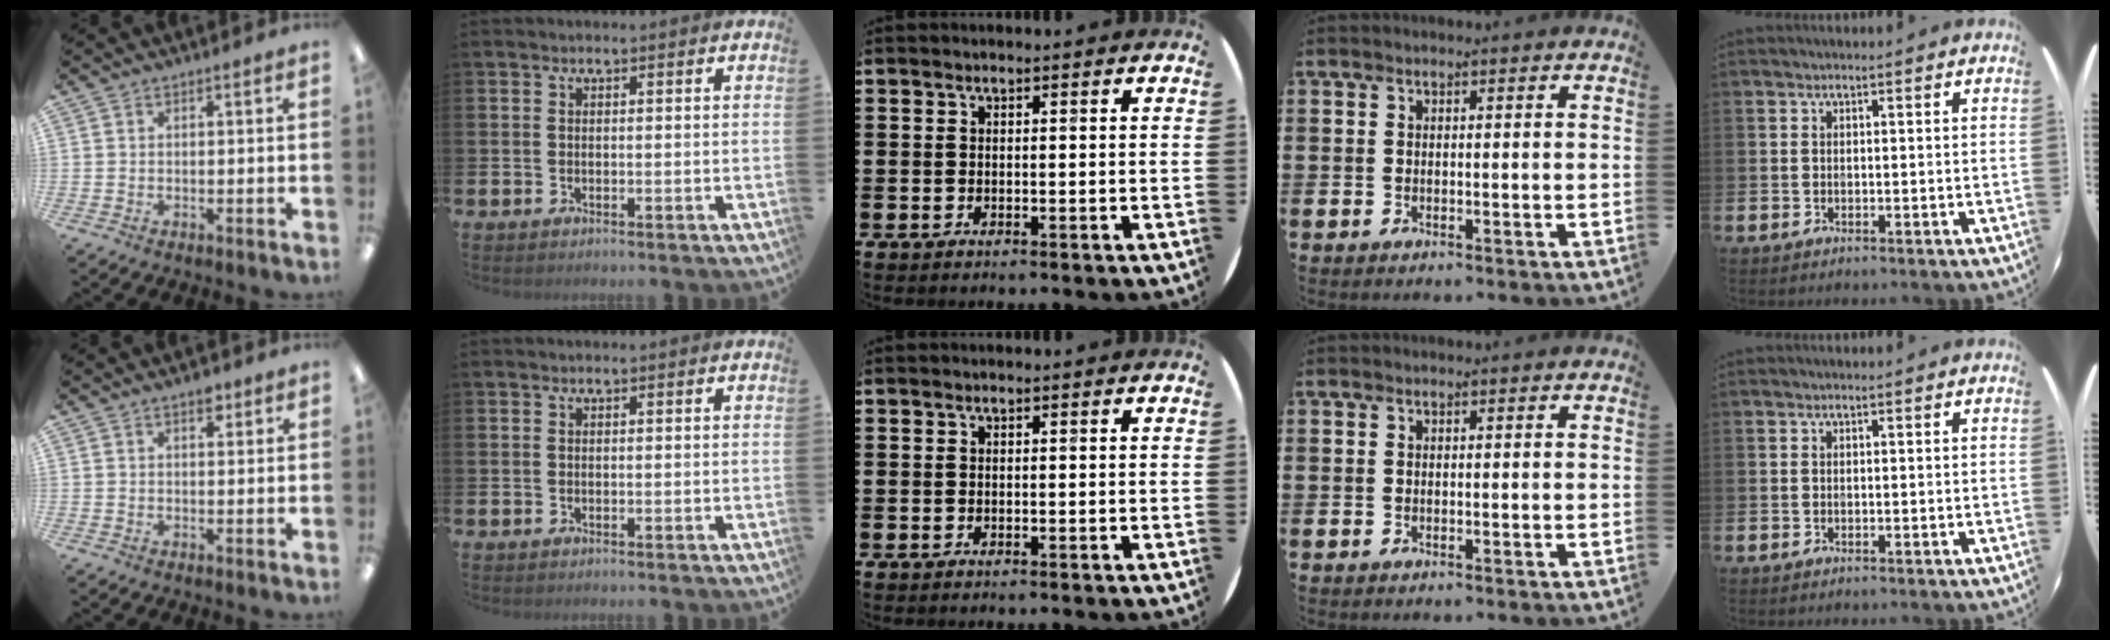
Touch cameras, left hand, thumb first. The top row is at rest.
{"thumb": {"total": 2.7, "force": [1.7, 1.5, 1.4], "torque": [-0.005, -0.006, 0.025]}}